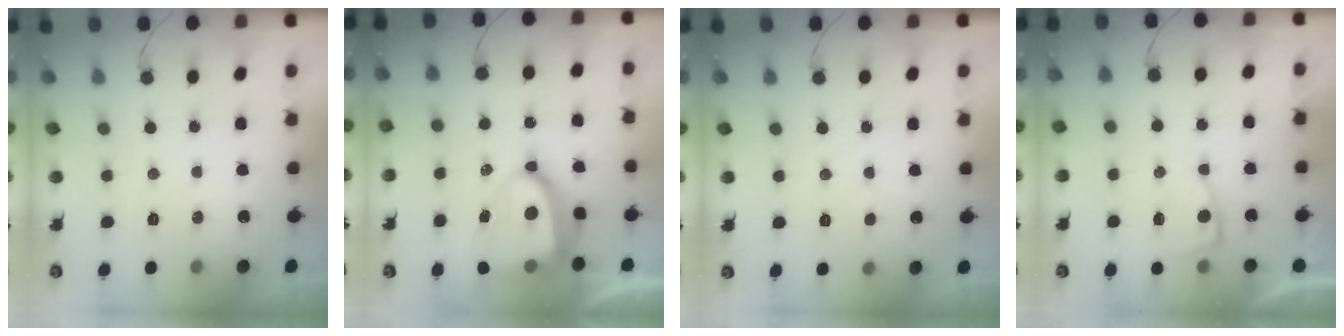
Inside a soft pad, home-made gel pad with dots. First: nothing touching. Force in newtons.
{"total": 14.8, "press": 14.7, "slide": 1.9}
{"total": 1.7, "press": 1.7, "slide": 0.1}
{"total": 2.0, "press": 2.0, "slide": 0.4}